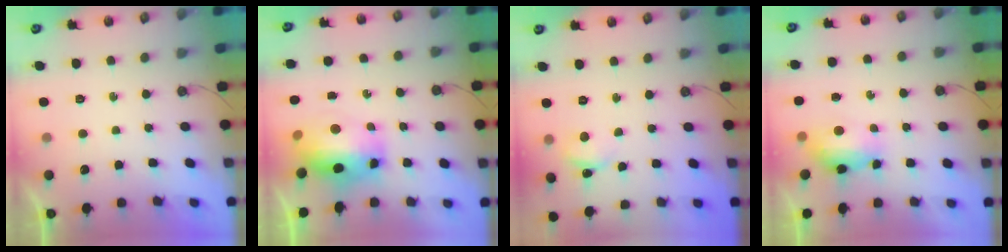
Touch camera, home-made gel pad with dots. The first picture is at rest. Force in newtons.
{"total": 14.5, "press": 14.3, "slide": 2.6}
{"total": 3.3, "press": 3.3, "slide": 0.4}
{"total": 11.0, "press": 8.8, "slide": 6.6}